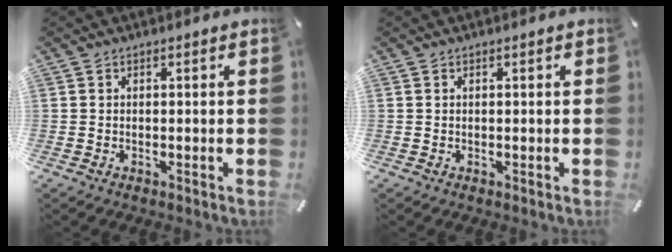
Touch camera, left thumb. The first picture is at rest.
{"total": 0.0}